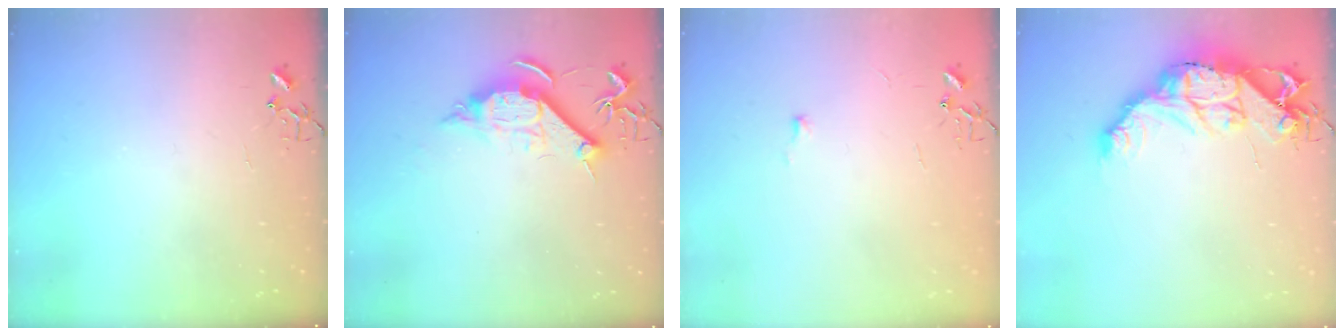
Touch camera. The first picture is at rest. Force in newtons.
{"total": 10.1, "press": 10.0, "slide": 0.8}
{"total": 3.4, "press": 3.4, "slide": 0.5}
{"total": 16.7, "press": 16.6, "slide": 1.4}